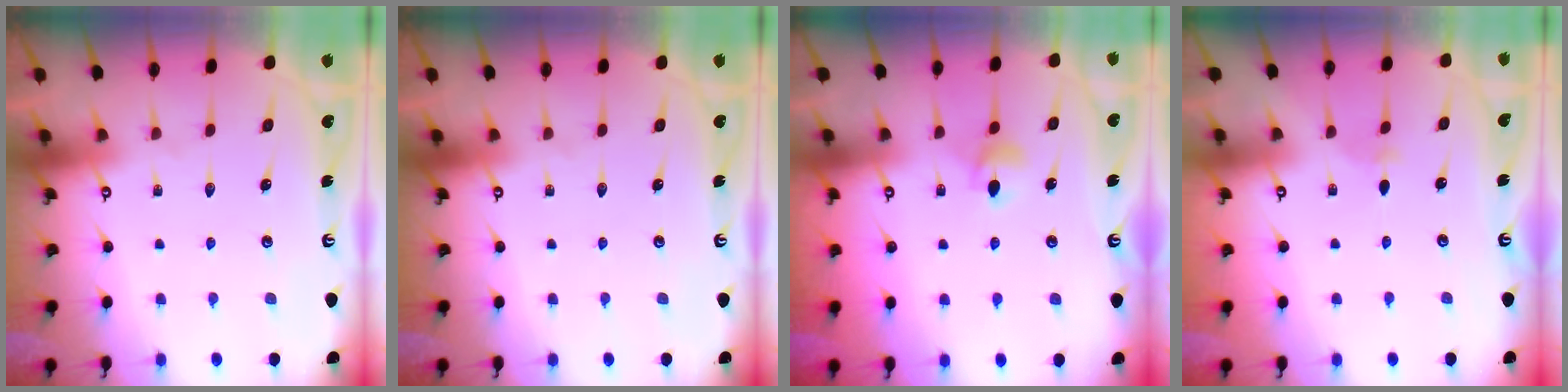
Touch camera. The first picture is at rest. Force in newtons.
{"total": 0.0}
{"total": 4.8, "press": 4.8, "slide": 0.7}
{"total": 2.8, "press": 2.7, "slide": 0.6}